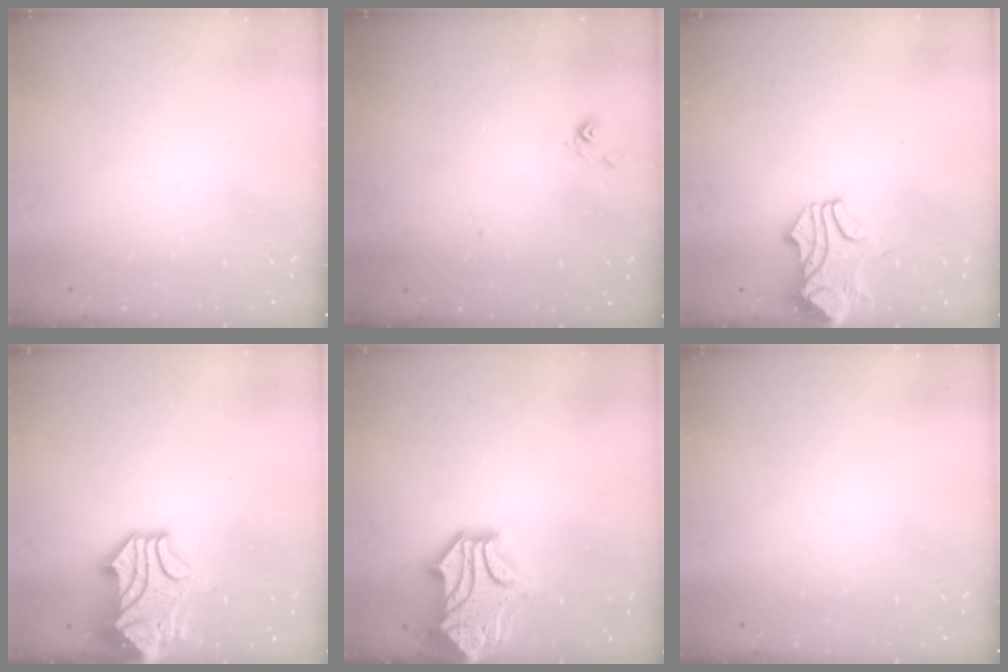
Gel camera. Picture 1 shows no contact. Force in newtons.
{"total": 5.1, "press": 5.1, "slide": 0.3}
{"total": 1.9, "press": 1.8, "slide": 0.6}
{"total": 6.2, "press": 6.0, "slide": 1.3}
{"total": 7.5, "press": 7.1, "slide": 2.3}
{"total": 0.0}